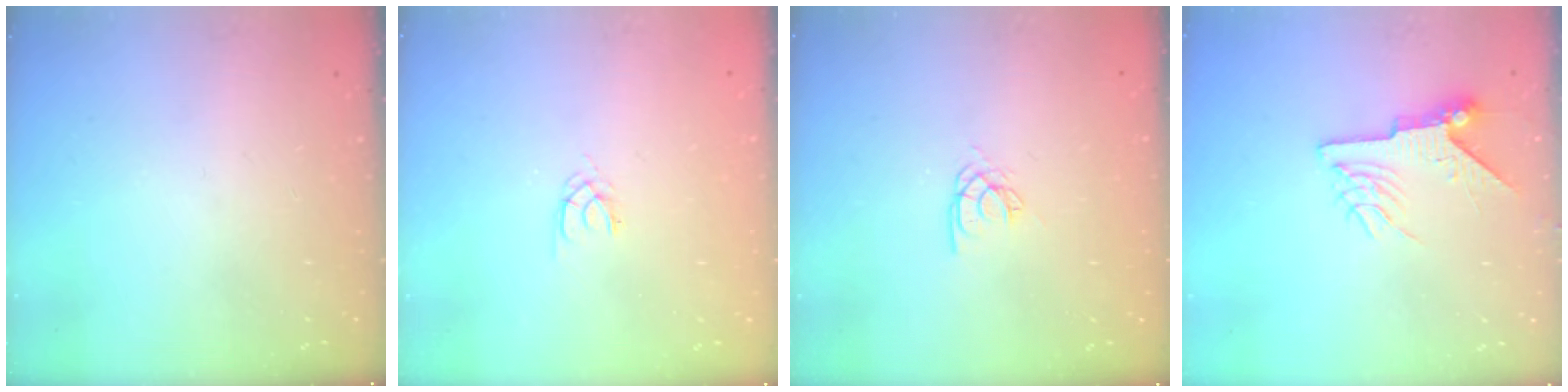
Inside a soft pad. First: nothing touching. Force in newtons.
{"total": 1.3, "press": 1.2, "slide": 0.3}
{"total": 3.4, "press": 3.4, "slide": 0.2}
{"total": 7.2, "press": 7.2, "slide": 0.9}